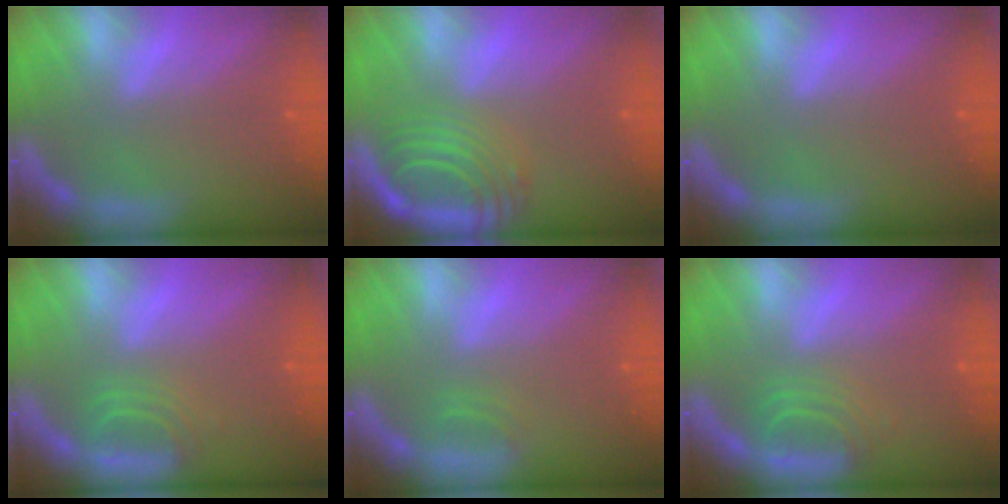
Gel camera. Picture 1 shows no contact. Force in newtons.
{"total": 8.1}
{"total": 0.0}
{"total": 2.9}
{"total": 0.9}
{"total": 3.5}